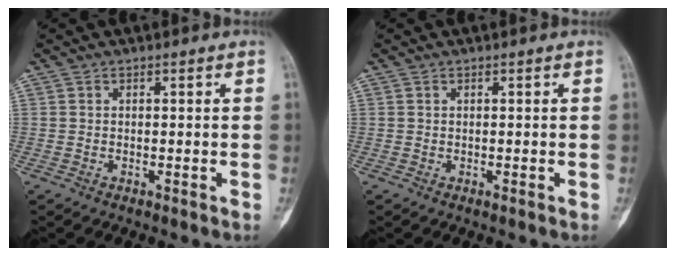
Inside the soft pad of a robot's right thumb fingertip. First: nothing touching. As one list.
[{"total": 0.0}]